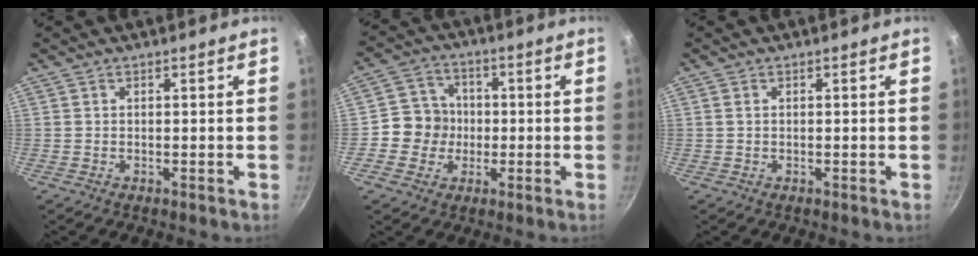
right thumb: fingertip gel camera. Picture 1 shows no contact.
{"total": 7.4, "force": [-1.0, 7.0, 2.2], "torque": [-0.004, 0.018, -0.035]}
{"total": 0.7, "force": [0.2, 0.5, 0.5], "torque": [-0.010, 0.001, 0.002]}